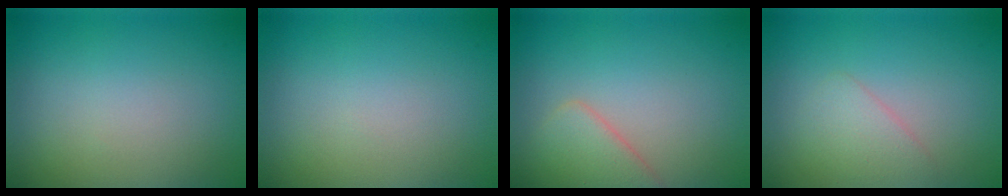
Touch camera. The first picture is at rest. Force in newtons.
{"total": 0.0}
{"total": 2.9, "press": 2.9, "slide": 0.1}
{"total": 1.9, "press": 1.8, "slide": 0.1}